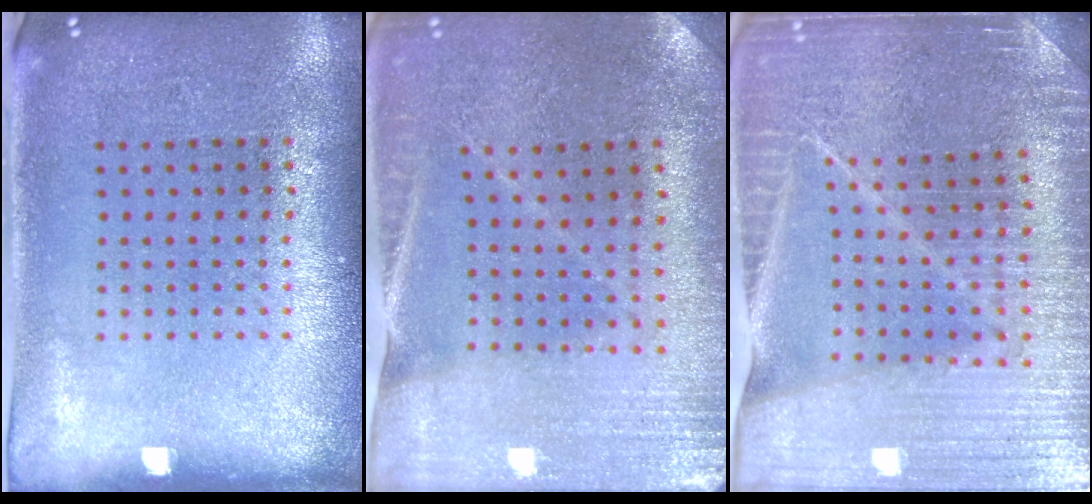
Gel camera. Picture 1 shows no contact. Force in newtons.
{"total": 0.8, "press": 0.8, "slide": 0.1}
{"total": 4.0, "press": 3.8, "slide": 1.2}